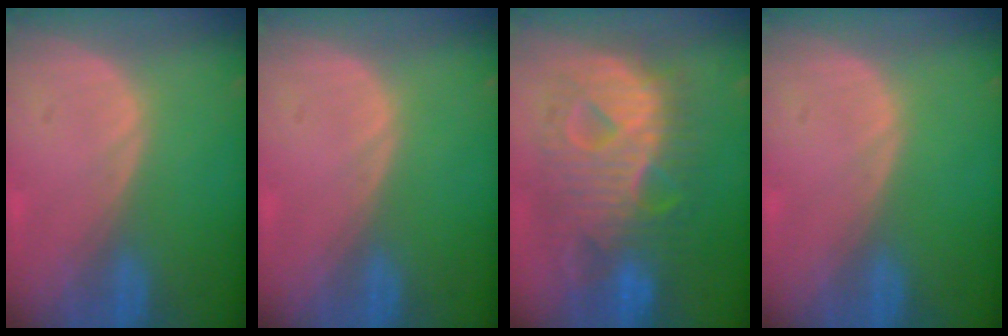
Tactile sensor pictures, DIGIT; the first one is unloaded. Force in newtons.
{"total": 0.0}
{"total": 12.6, "press": 12.6, "slide": 1.2}
{"total": 0.0}